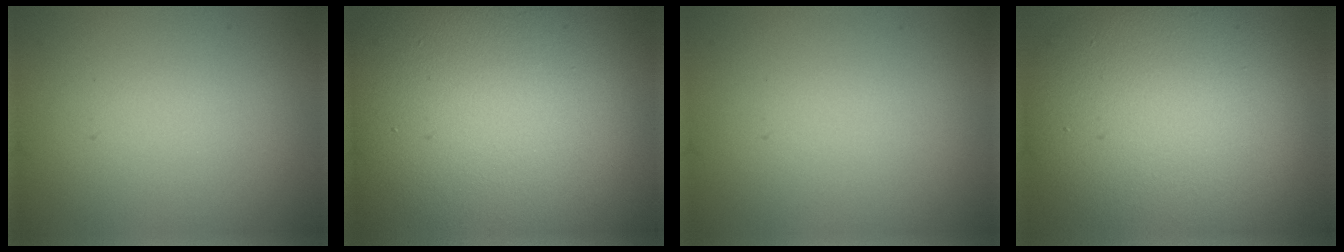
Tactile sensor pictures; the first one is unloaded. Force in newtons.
{"total": 22.3, "press": 22.3, "slide": 1.1}
{"total": 0.0}
{"total": 13.1, "press": 13.1, "slide": 1.0}